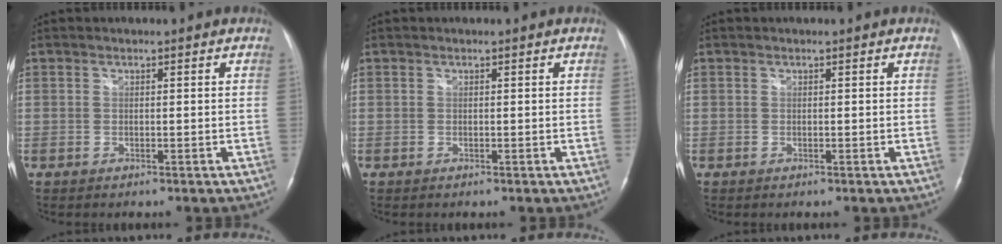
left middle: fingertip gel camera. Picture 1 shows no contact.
{"total": 0.0}
{"total": 0.0}